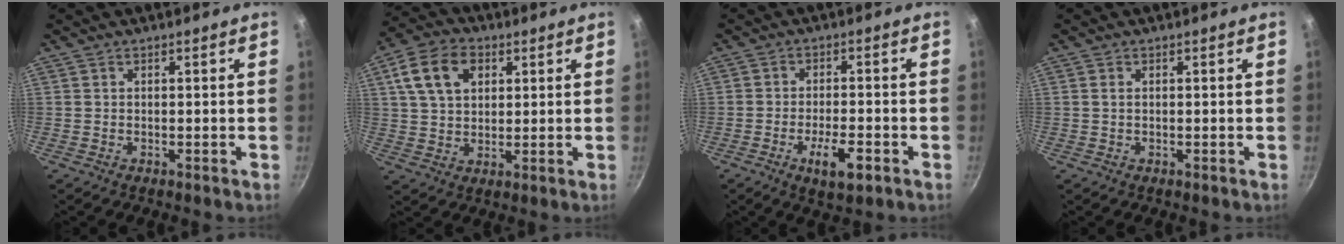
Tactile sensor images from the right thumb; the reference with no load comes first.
{"total": 11.4, "force": [4.0, 7.9, 7.1], "torque": [-0.119, 0.006, 0.066]}
{"total": 6.8, "force": [-3.1, 2.4, 5.6], "torque": [-0.085, 0.012, -0.049]}
{"total": 0.8, "force": [0.2, 0.4, 0.6], "torque": [-0.015, 0.000, 0.001]}